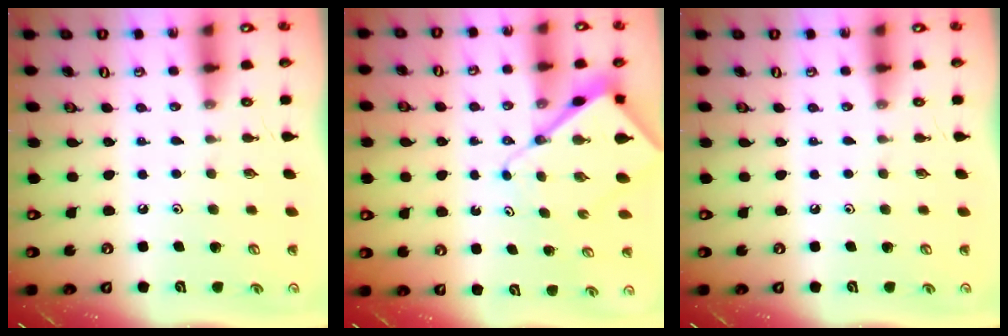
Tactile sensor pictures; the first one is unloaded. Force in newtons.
{"total": 7.7, "press": 7.6, "slide": 0.8}
{"total": 0.0}